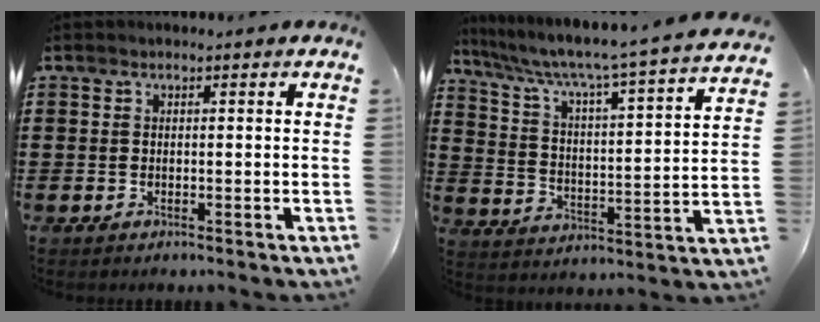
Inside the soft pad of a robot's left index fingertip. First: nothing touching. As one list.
[{"total": 4.9, "force": [4.1, -0.4, 2.5], "torque": [-0.071, -0.047, 0.056]}]